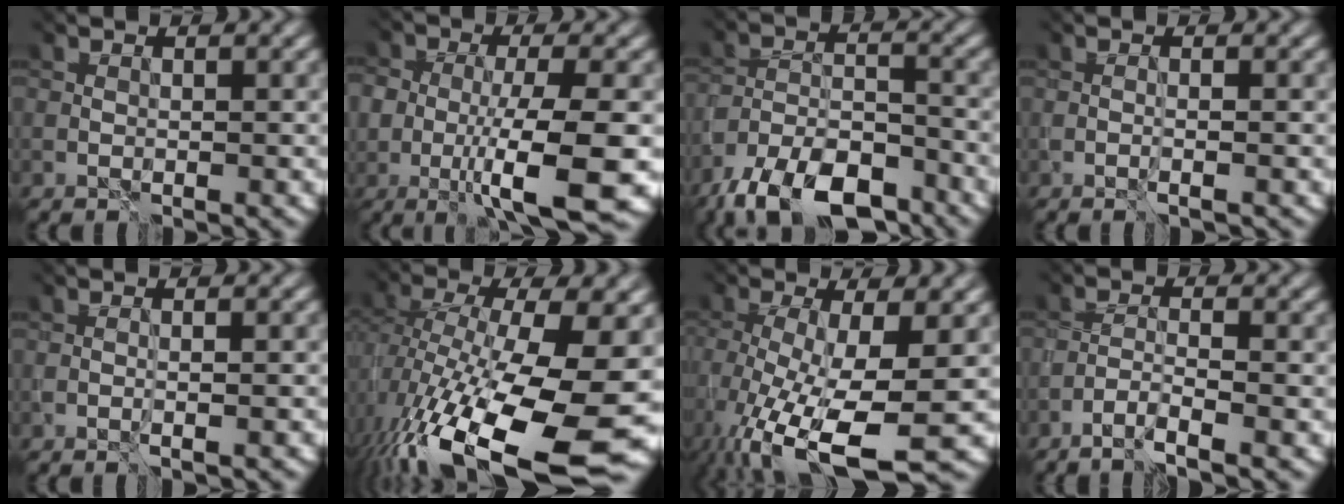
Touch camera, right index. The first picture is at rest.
{"total": 7.4, "force": [-2.3, 1.7, 6.8], "torque": [-0.118, -0.011, -0.040]}
{"total": 10.3, "force": [-8.5, 3.4, 4.8], "torque": [-0.080, -0.010, -0.151]}
{"total": 0.8, "force": [-0.5, -0.5, 0.4], "torque": [-0.009, -0.005, -0.006]}
{"total": 0.7, "force": [-0.4, -0.4, 0.4], "torque": [-0.006, -0.005, -0.003]}
{"total": 15.3, "force": [-6.1, 5.5, 12.9], "torque": [-0.240, -0.019, -0.097]}
{"total": 11.4, "force": [-4.8, 4.0, 9.5], "torque": [-0.183, -0.044, -0.070]}
{"total": 2.3, "force": [-2.0, -0.7, 0.9], "torque": [-0.023, 0.003, -0.045]}